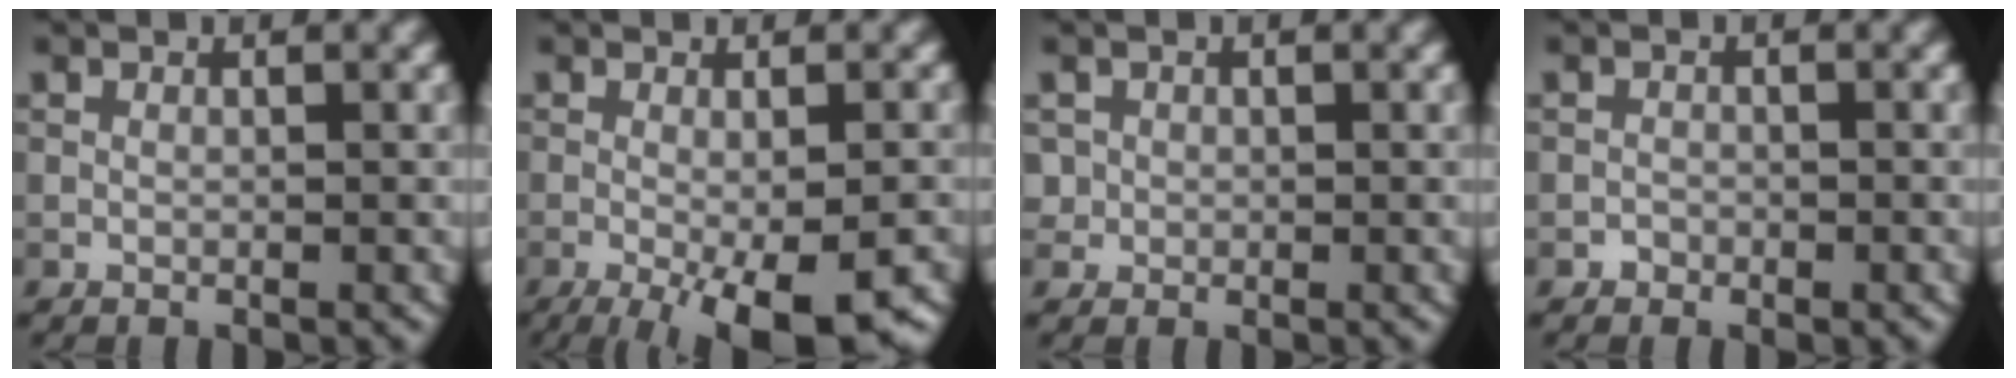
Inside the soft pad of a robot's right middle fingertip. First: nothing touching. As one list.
[{"total": 7.8, "force": [-3.5, 1.8, 6.7], "torque": [-0.103, -0.013, -0.048]}, {"total": 1.2, "force": [0.0, 1.2, 0.1], "torque": [0.010, -0.004, 0.001]}, {"total": 0.7, "force": [-0.5, 0.6, 0.0], "torque": [0.007, 0.000, -0.007]}]